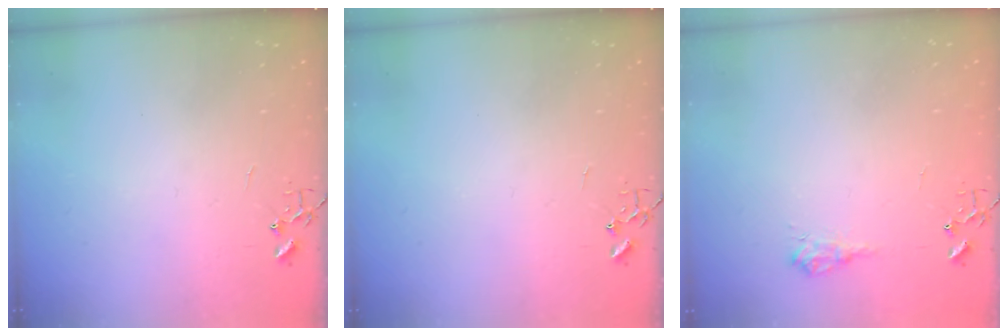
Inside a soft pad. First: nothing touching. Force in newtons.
{"total": 0.0}
{"total": 8.5, "press": 8.5, "slide": 0.8}